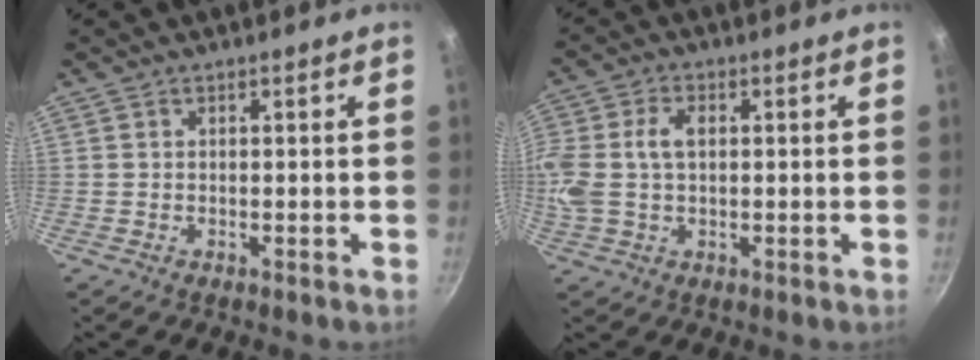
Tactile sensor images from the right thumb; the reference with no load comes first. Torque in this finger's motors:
{"motor_torque": [1.42, 1.83, 1.14, -0.37, 0.16]}